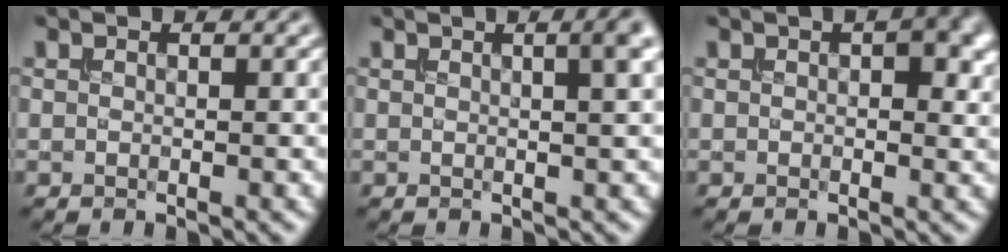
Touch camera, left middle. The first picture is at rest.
{"total": 3.2, "force": [1.2, 1.0, 2.8], "torque": [-0.016, 0.017, 0.000]}
{"total": 3.8, "force": [1.0, 2.0, 3.1], "torque": [-0.039, 0.004, 0.013]}